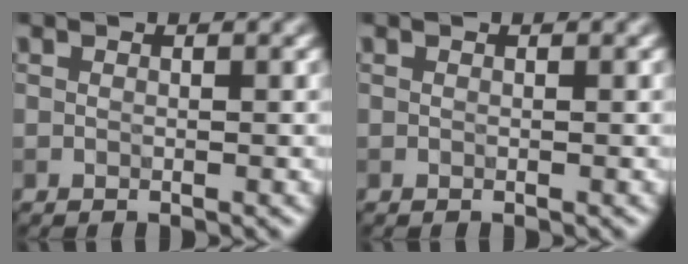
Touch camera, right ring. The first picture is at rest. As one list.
[{"total": 0.0}]